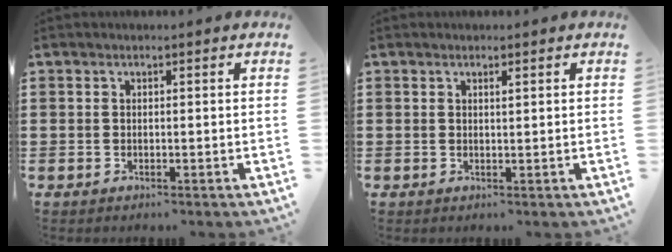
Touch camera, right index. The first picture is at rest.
{"total": 0.6, "force": [0.4, 0.1, 0.5], "torque": [-0.010, 0.000, 0.007]}